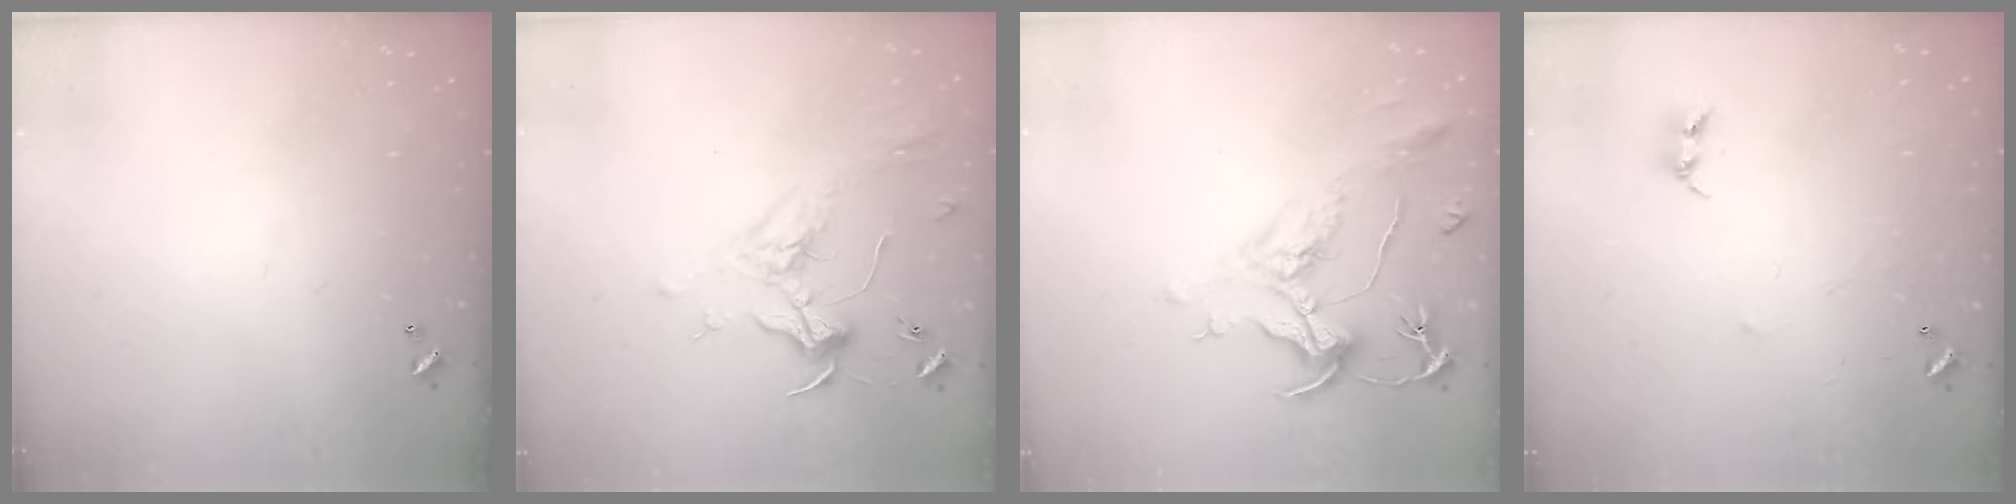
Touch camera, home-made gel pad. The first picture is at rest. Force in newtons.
{"total": 1.8, "press": 1.7, "slide": 0.7}
{"total": 2.0, "press": 1.5, "slide": 1.3}
{"total": 2.4, "press": 2.4, "slide": 0.4}